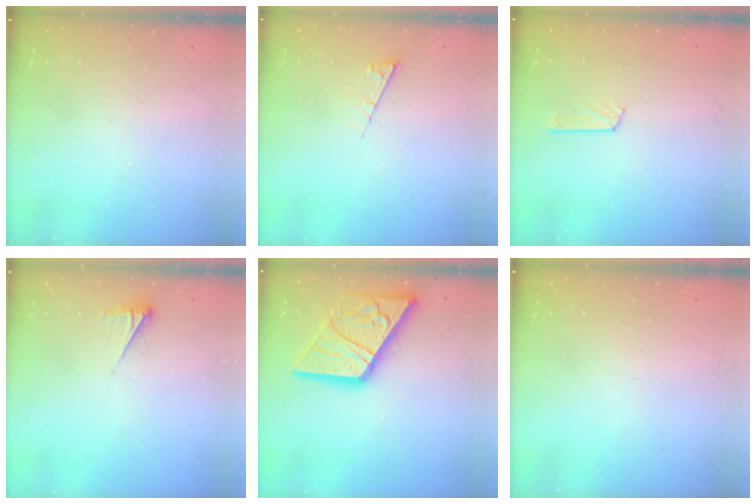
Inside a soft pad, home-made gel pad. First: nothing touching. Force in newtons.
{"total": 5.5, "press": 5.4, "slide": 0.8}
{"total": 3.9, "press": 3.9, "slide": 0.5}
{"total": 2.6, "press": 2.6, "slide": 0.4}
{"total": 17.1, "press": 17.0, "slide": 1.8}
{"total": 0.0}